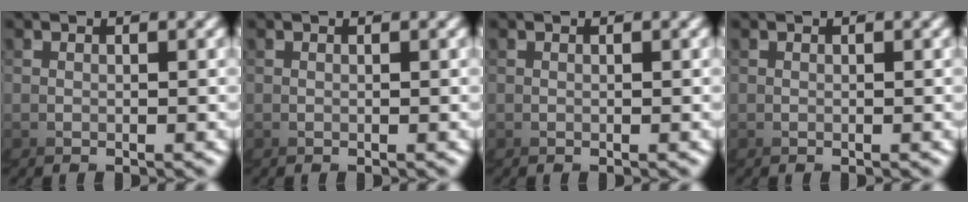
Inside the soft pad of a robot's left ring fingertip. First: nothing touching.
{"total": 0.0}
{"total": 0.0}
{"total": 0.0}